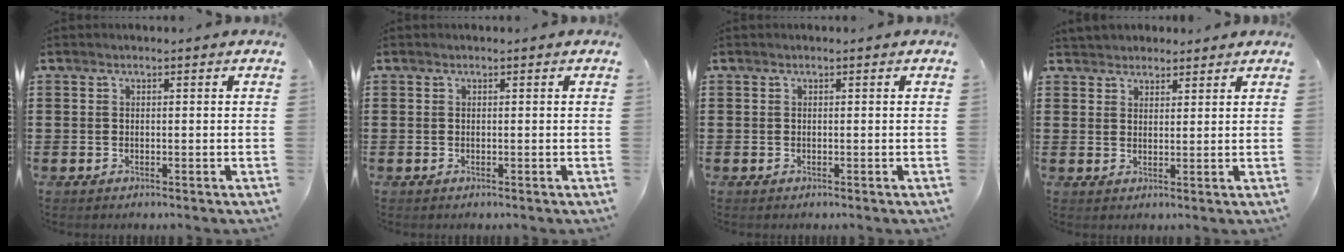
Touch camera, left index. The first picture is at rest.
{"total": 0.0}
{"total": 0.0}
{"total": 2.5, "force": [2.3, 0.9, -0.3], "torque": [-0.001, 0.003, 0.045]}